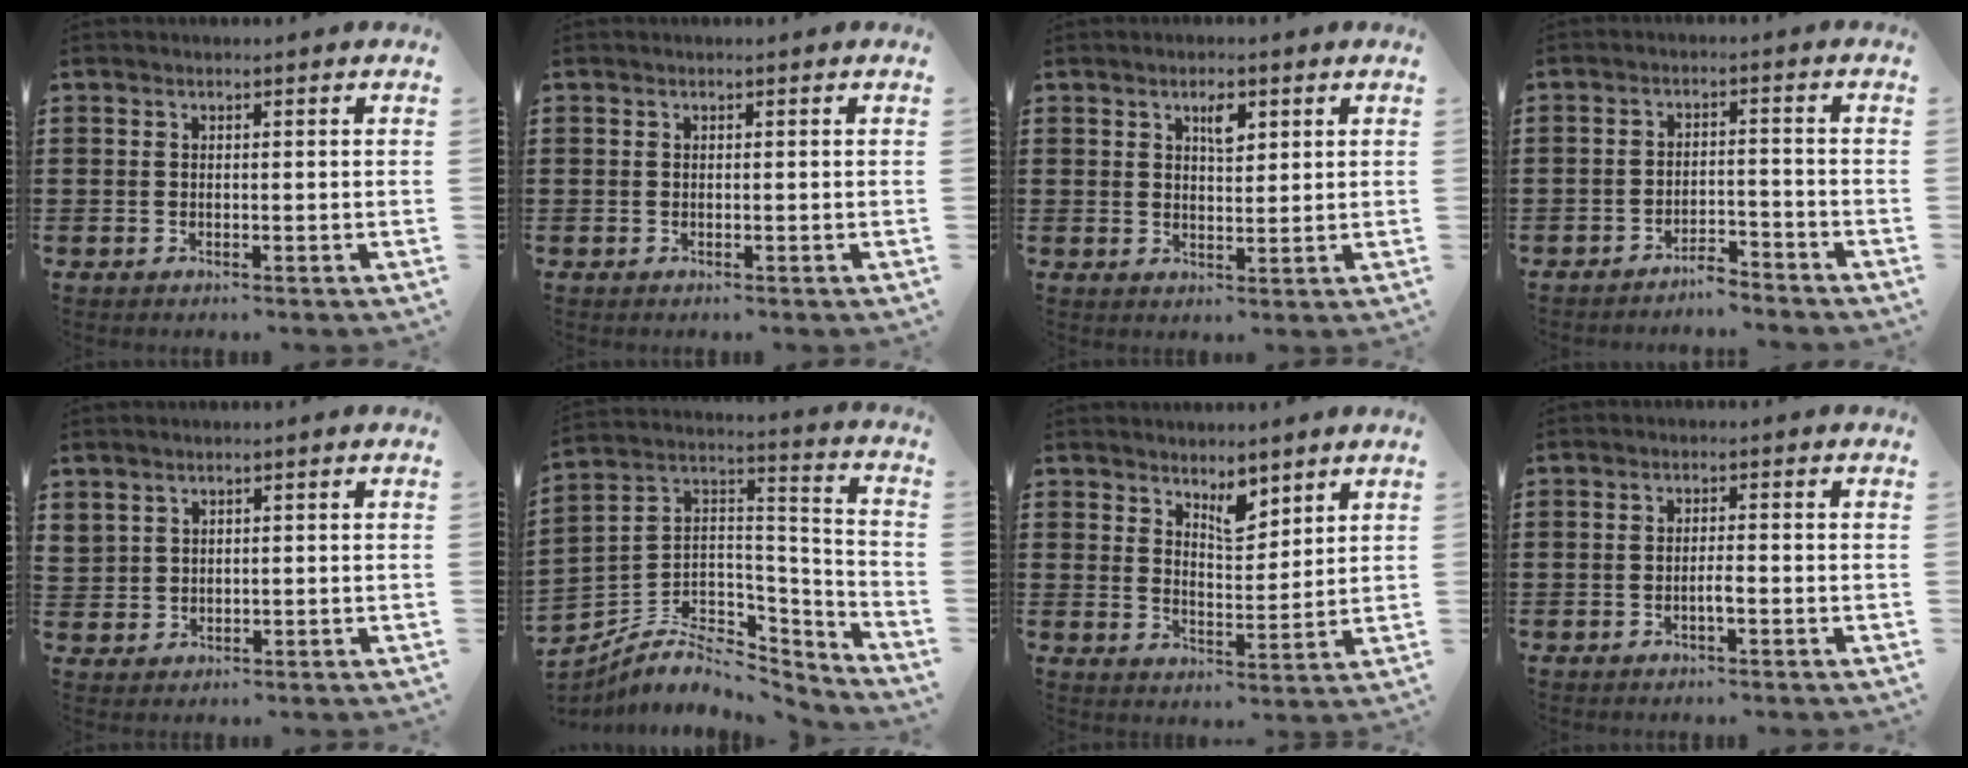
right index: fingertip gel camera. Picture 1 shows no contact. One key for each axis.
{"total": 0.0}
{"total": 3.3, "fx": 1.8, "fy": 1.4, "fz": 2.5, "tx": -0.038, "ty": 0.000, "tz": 0.027}
{"total": 3.5, "fx": -3.4, "fy": 0.0, "fz": 0.4, "tx": -0.014, "ty": -0.001, "tz": -0.072}
{"total": 2.0, "fx": 1.7, "fy": 1.0, "fz": 0.2, "tx": -0.010, "ty": 0.003, "tz": 0.034}
{"total": 7.1, "fx": -5.2, "fy": 4.0, "fz": 2.8, "tx": -0.066, "ty": -0.005, "tz": -0.098}
{"total": 4.5, "fx": 3.6, "fy": 1.5, "fz": 2.3, "tx": -0.036, "ty": -0.009, "tz": 0.061}
{"total": 1.9, "fx": -0.7, "fy": 0.1, "fz": 1.7, "tx": -0.032, "ty": -0.001, "tz": -0.013}